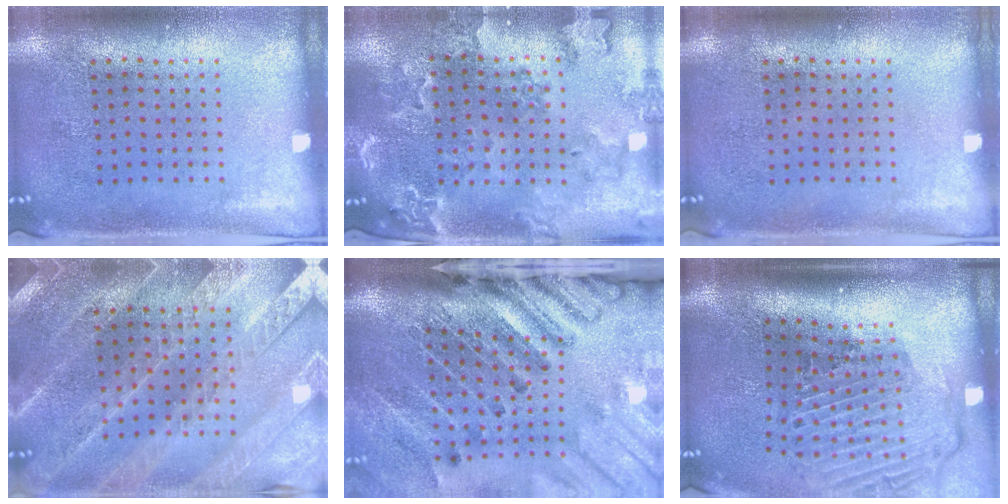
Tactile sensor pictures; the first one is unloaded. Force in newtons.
{"total": 1.8, "press": 1.8, "slide": 0.3}
{"total": 0.0}
{"total": 2.5, "press": 2.5, "slide": 0.3}
{"total": 4.5, "press": 3.3, "slide": 3.0}
{"total": 3.0, "press": 2.0, "slide": 2.2}